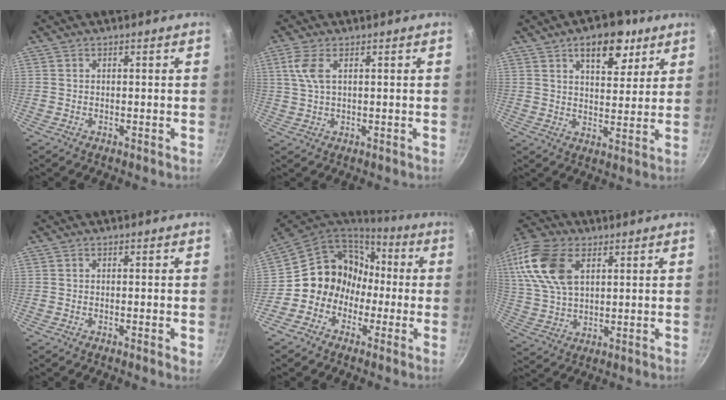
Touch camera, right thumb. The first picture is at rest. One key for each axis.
{"total": 4.8, "fx": 1.7, "fy": 2.2, "fz": 3.9, "tx": -0.085, "ty": 0.002, "tz": 0.034}
{"total": 10.3, "fx": 5.7, "fy": 5.4, "fz": 6.7, "tx": -0.053, "ty": -0.027, "tz": 0.082}
{"total": 1.3, "fx": -0.4, "fy": 0.1, "fz": 1.2, "tx": -0.019, "ty": -0.002, "tz": -0.008}
{"total": 13.6, "fx": -1.4, "fy": 12.1, "fz": 5.8, "tx": -0.050, "ty": 0.066, "tz": -0.036}
{"total": 16.6, "fx": 5.8, "fy": 10.1, "fz": 11.8, "tx": -0.233, "ty": 0.000, "tz": 0.110}